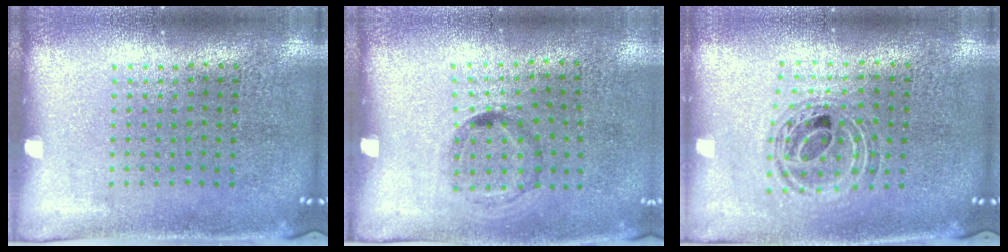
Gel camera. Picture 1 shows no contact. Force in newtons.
{"total": 1.2, "press": 0.7, "slide": 1.0}
{"total": 0.8, "press": 0.8, "slide": 0.1}